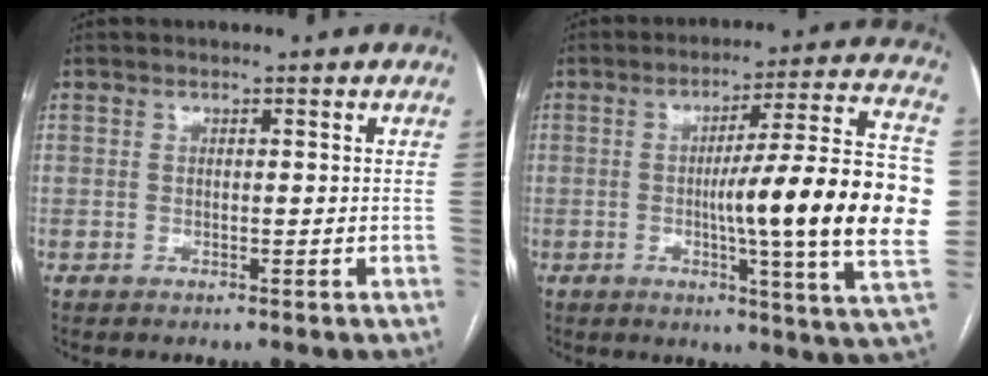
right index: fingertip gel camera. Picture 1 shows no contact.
{"total": 21.9, "force": [-1.3, -0.4, 21.8], "torque": [-0.249, 0.013, -0.024]}